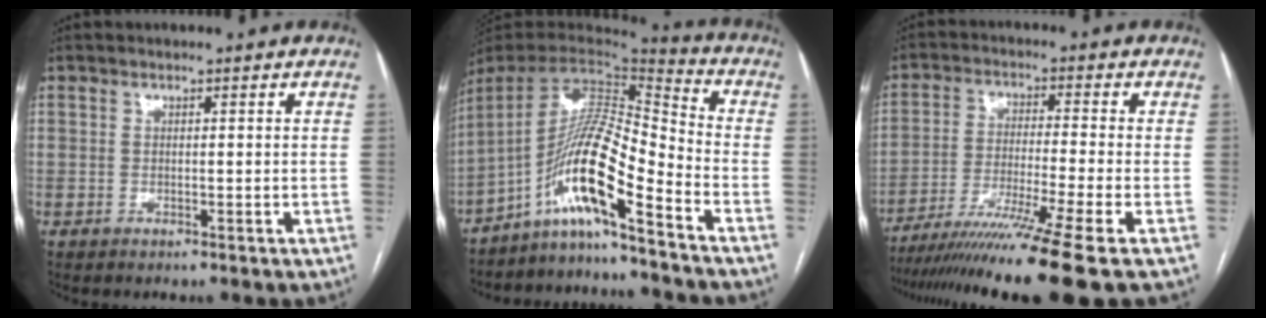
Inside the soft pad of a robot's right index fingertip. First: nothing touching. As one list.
[{"total": 13.7, "force": [-8.6, -0.2, 10.7], "torque": [-0.193, 0.020, -0.157]}, {"total": 15.9, "force": [-12.0, -3.1, 9.9], "torque": [-0.157, -0.048, -0.197]}]